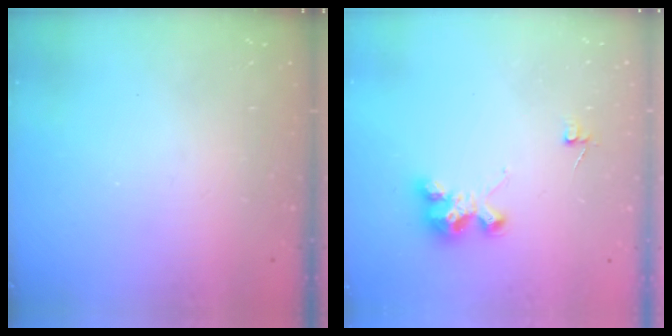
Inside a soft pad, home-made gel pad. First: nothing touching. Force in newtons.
{"total": 4.1, "press": 4.1, "slide": 0.2}